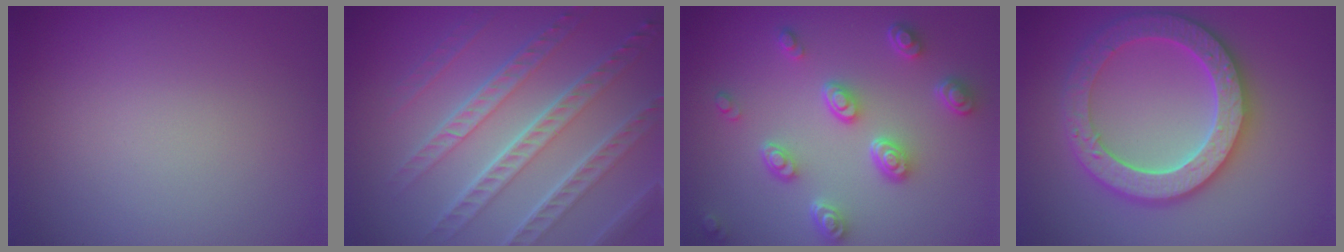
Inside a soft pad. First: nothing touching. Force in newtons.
{"total": 7.4, "press": 5.3, "slide": 5.3}
{"total": 4.8, "press": 3.8, "slide": 2.9}
{"total": 6.4, "press": 6.2, "slide": 1.3}